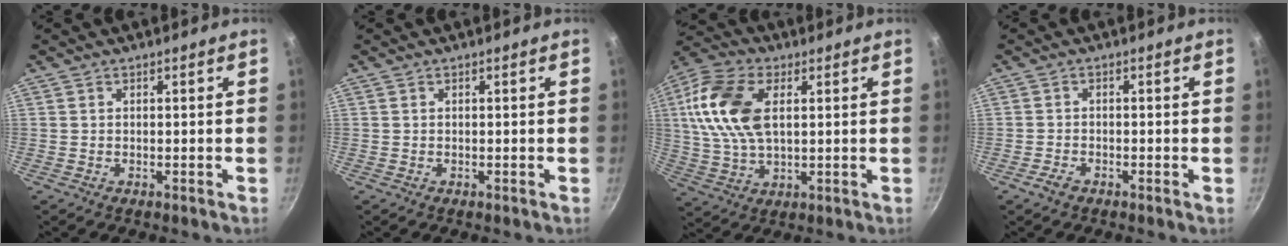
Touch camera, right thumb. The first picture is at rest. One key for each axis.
{"total": 0.0}
{"total": 15.2, "fx": 3.3, "fy": 8.9, "fz": 11.9, "tx": -0.226, "ty": 0.004, "tz": 0.057}
{"total": 2.0, "fx": -1.4, "fy": 0.8, "fz": 1.2, "tx": -0.030, "ty": 0.010, "tz": -0.032}